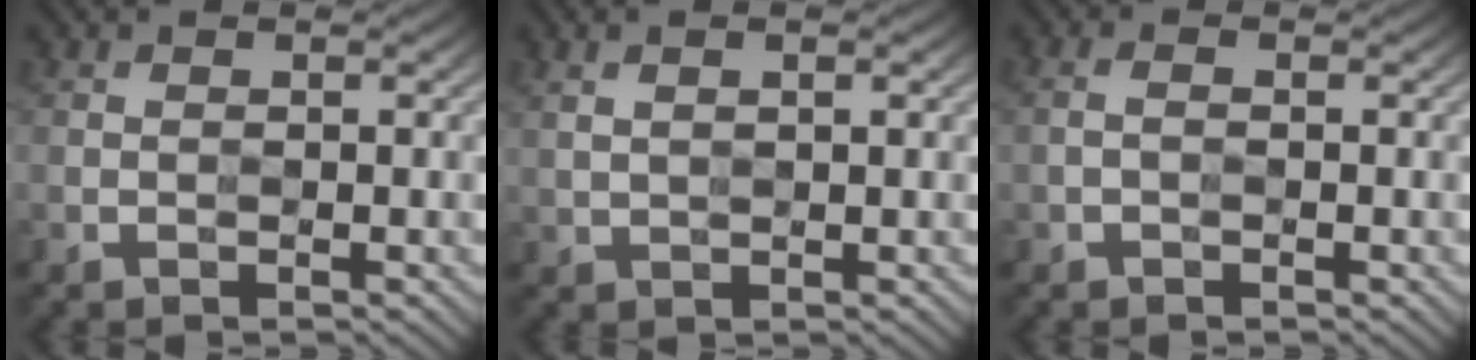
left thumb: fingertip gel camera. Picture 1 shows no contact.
{"total": 2.5, "force": [1.1, 0.8, 2.0], "torque": [-0.035, -0.005, 0.023]}
{"total": 1.1, "force": [-0.3, 0.4, 0.9], "torque": [-0.022, 0.002, -0.010]}